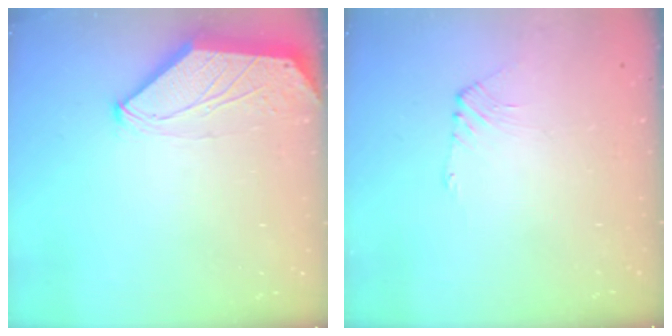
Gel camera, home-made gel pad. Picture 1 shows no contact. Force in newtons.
{"total": 3.0, "press": 2.9, "slide": 0.5}